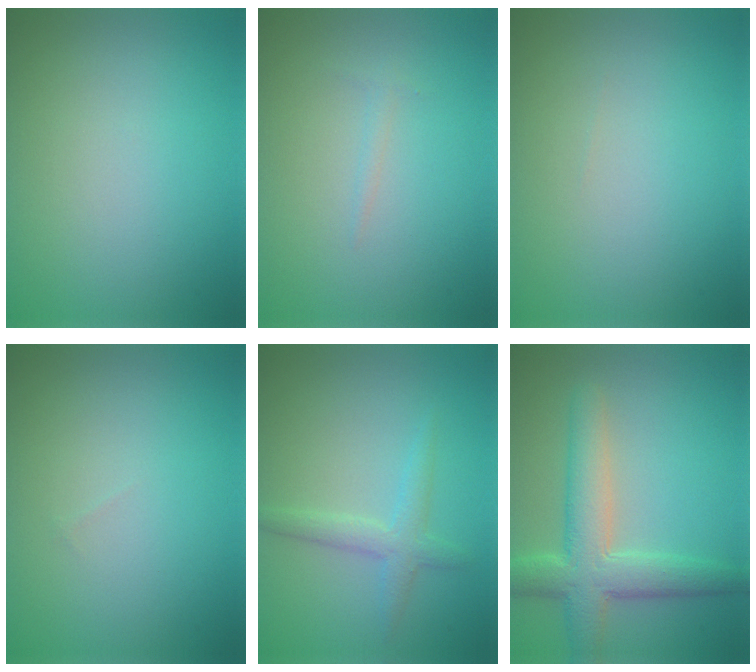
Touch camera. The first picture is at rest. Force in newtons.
{"total": 0.7, "press": 0.7, "slide": 0.0}
{"total": 0.0}
{"total": 0.0}
{"total": 2.3, "press": 2.3, "slide": 0.1}
{"total": 5.8, "press": 5.8, "slide": 0.1}